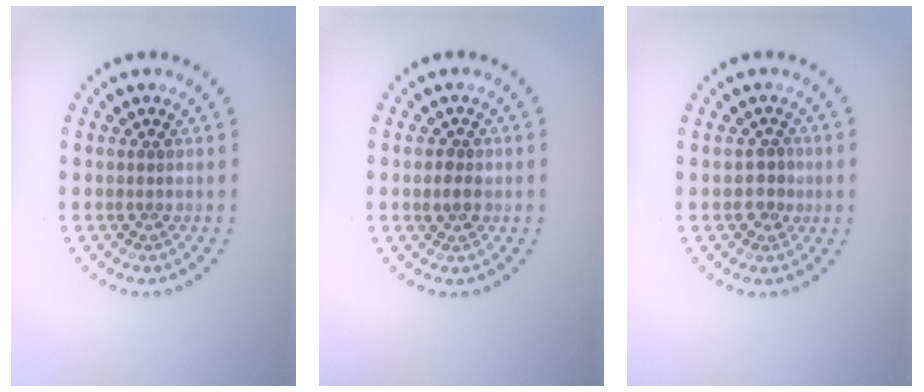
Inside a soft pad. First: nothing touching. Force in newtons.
{"total": 1.5, "press": 1.4, "slide": 0.3}
{"total": 1.6, "press": 1.5, "slide": 0.6}